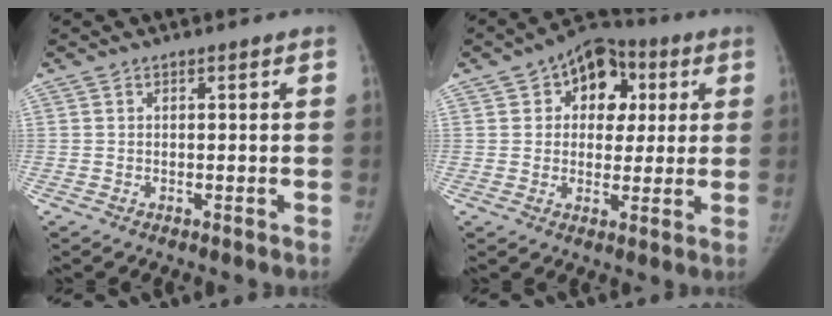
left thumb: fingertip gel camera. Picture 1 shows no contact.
{"total": 11.7, "force": [3.5, 8.9, 6.8], "torque": [-0.036, 0.008, 0.043]}